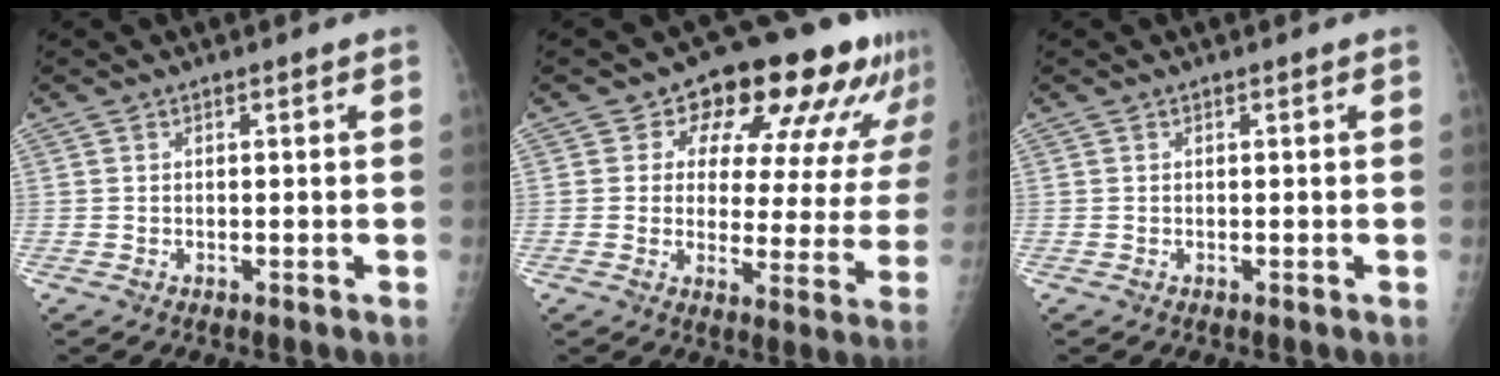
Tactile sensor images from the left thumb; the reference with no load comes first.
{"total": 18.2, "force": [11.1, 9.4, 11.0], "torque": [-0.093, -0.033, 0.131]}
{"total": 0.0}